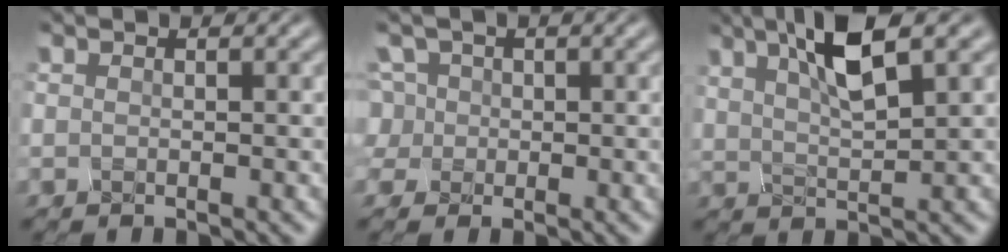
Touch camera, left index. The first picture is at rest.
{"total": 1.9, "force": [0.1, 1.8, -0.4], "torque": [-0.015, 0.019, 0.012]}
{"total": 4.5, "force": [2.9, 0.3, 3.5], "torque": [-0.075, 0.006, 0.071]}